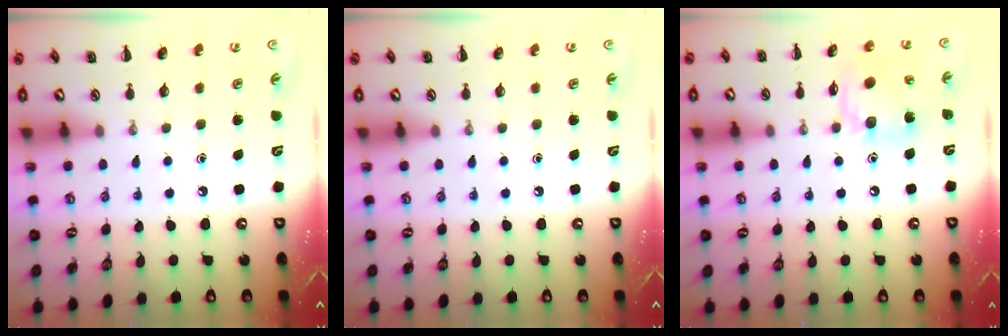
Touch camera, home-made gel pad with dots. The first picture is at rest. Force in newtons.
{"total": 0.0}
{"total": 11.9, "press": 11.8, "slide": 1.4}